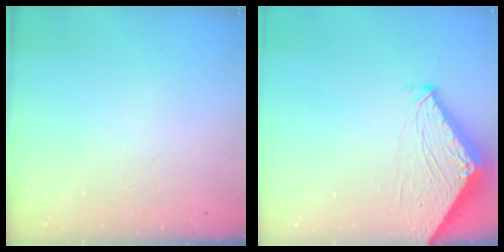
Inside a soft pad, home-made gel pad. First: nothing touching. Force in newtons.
{"total": 3.8, "press": 3.8, "slide": 0.3}